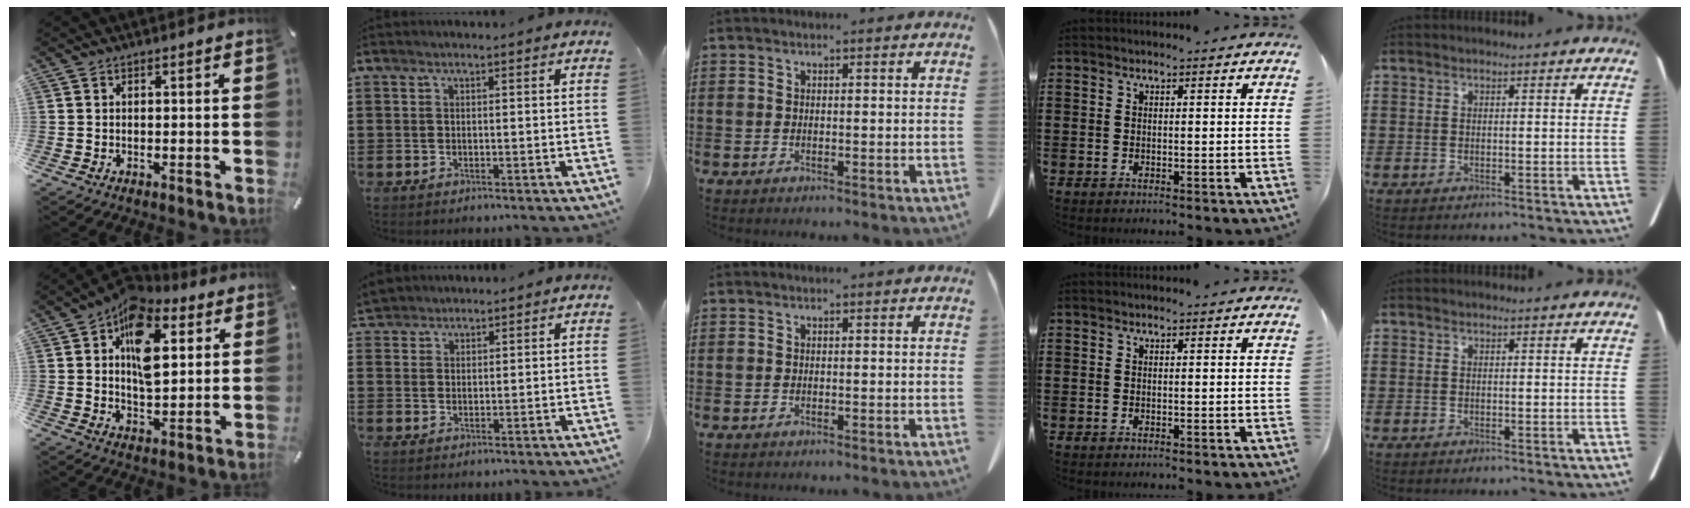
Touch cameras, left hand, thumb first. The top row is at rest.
{"thumb": {"total": 15.1, "force": [5.3, 9.2, 10.8], "torque": [-0.167, -0.010, 0.094]}, "index": {"total": 2.1, "force": [1.9, 0.7, -0.1], "torque": [-0.005, 0.003, 0.039]}}